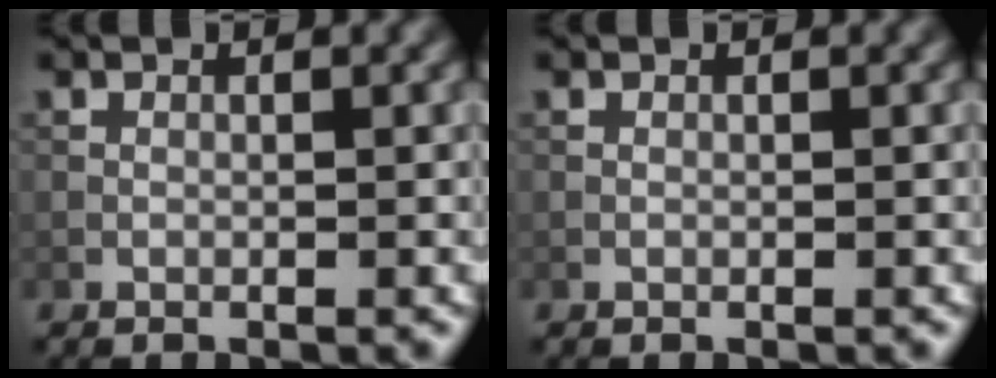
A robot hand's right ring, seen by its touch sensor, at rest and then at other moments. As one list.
[{"total": 0.0}]